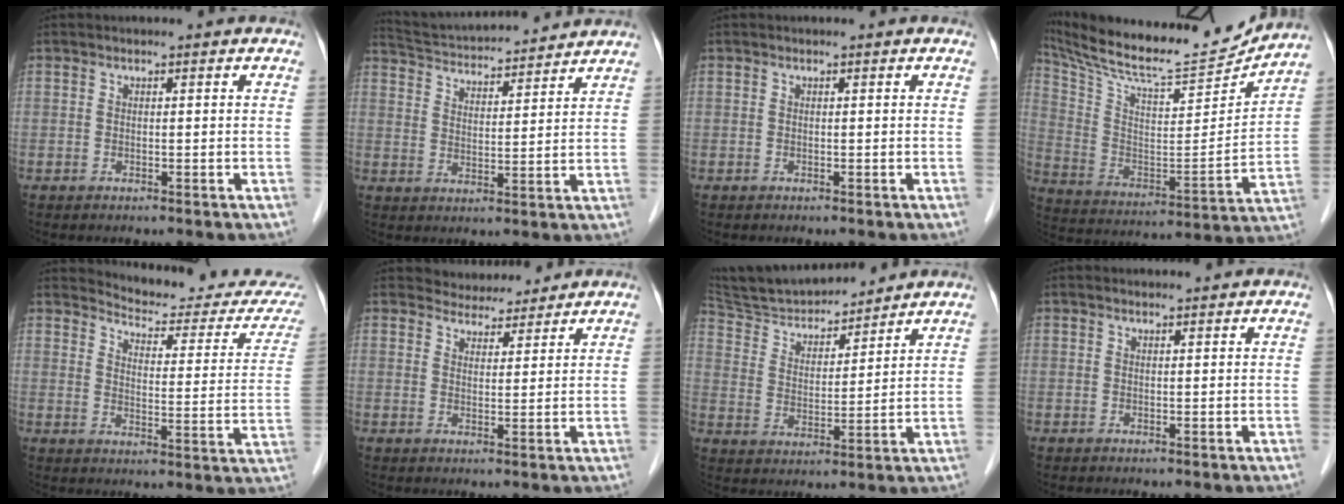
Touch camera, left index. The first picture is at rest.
{"total": 14.7, "force": [13.9, 1.5, 4.5], "torque": [-0.084, 0.024, 0.219]}
{"total": 0.0}
{"total": 22.7, "force": [21.2, 1.9, 7.8], "torque": [-0.155, -0.045, 0.332]}
{"total": 17.0, "force": [16.7, 1.9, 2.6], "torque": [-0.020, -0.088, 0.182]}
{"total": 4.4, "force": [4.2, 1.1, -0.2], "torque": [0.000, 0.008, 0.066]}
{"total": 13.4, "force": [12.6, 2.5, 4.0], "torque": [-0.069, 0.007, 0.223]}
{"total": 1.1, "force": [1.1, 0.1, 0.2], "torque": [-0.008, 0.006, 0.021]}